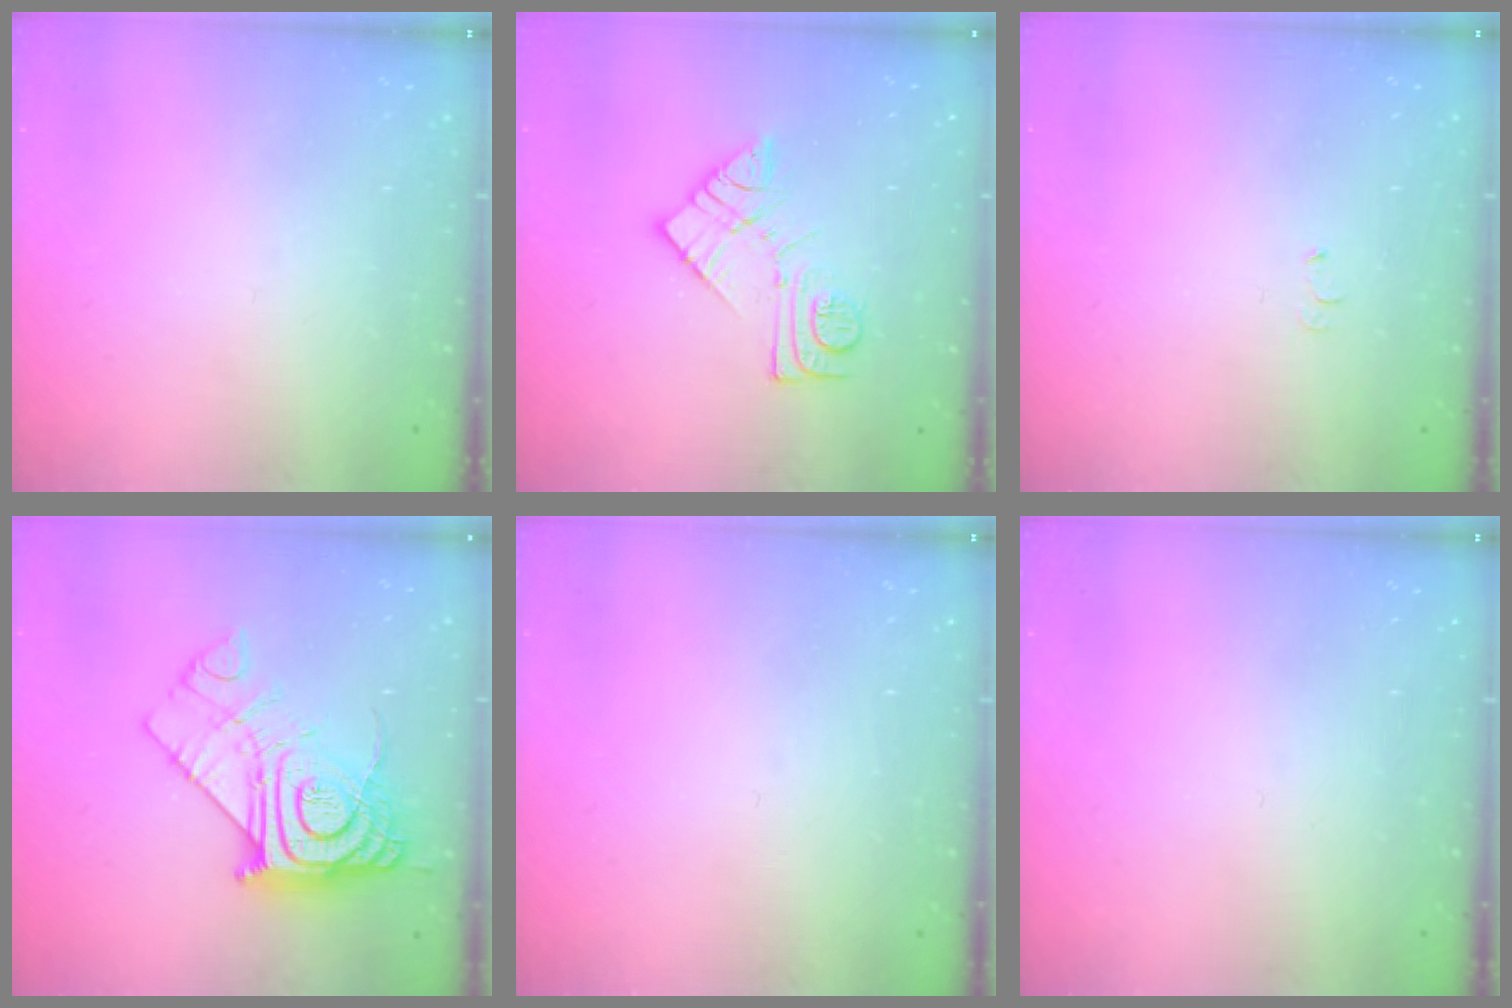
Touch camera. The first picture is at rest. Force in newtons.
{"total": 12.2, "press": 12.1, "slide": 0.7}
{"total": 4.2, "press": 4.2, "slide": 0.5}
{"total": 15.9, "press": 15.8, "slide": 1.7}
{"total": 0.0}
{"total": 0.0}